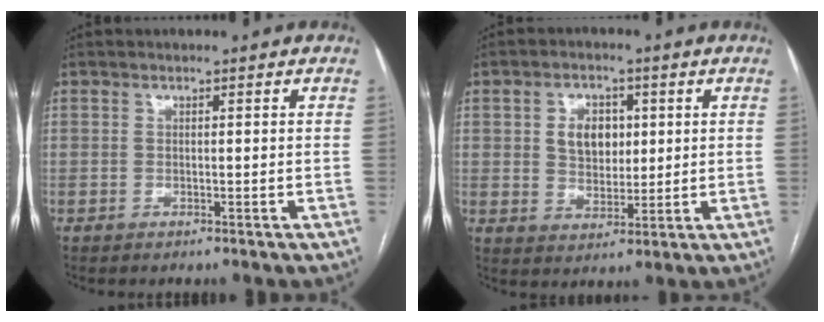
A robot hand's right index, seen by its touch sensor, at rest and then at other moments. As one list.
[{"total": 6.2, "force": [1.5, 4.3, 4.2], "torque": [-0.072, 0.007, 0.034]}]